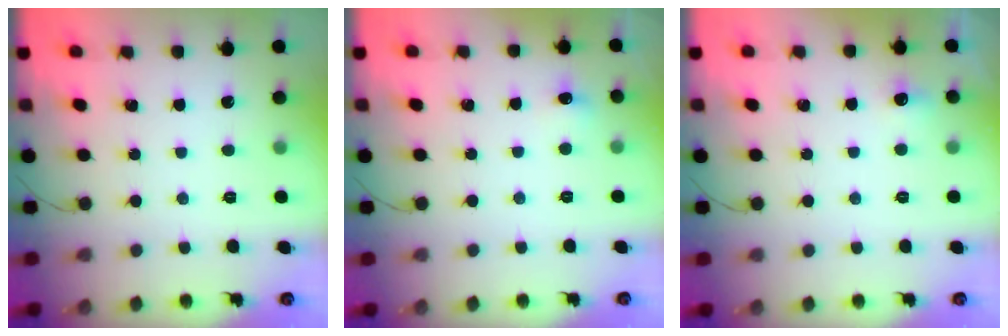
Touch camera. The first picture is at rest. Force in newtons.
{"total": 4.8, "press": 4.7, "slide": 1.1}
{"total": 7.4, "press": 3.4, "slide": 6.5}